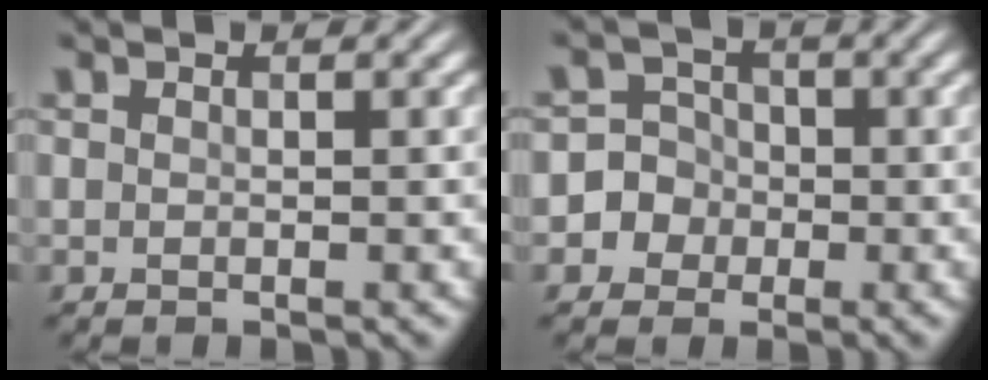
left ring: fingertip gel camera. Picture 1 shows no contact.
{"total": 4.6, "force": [-1.4, 4.4, 0.3], "torque": [0.022, 0.015, -0.046]}